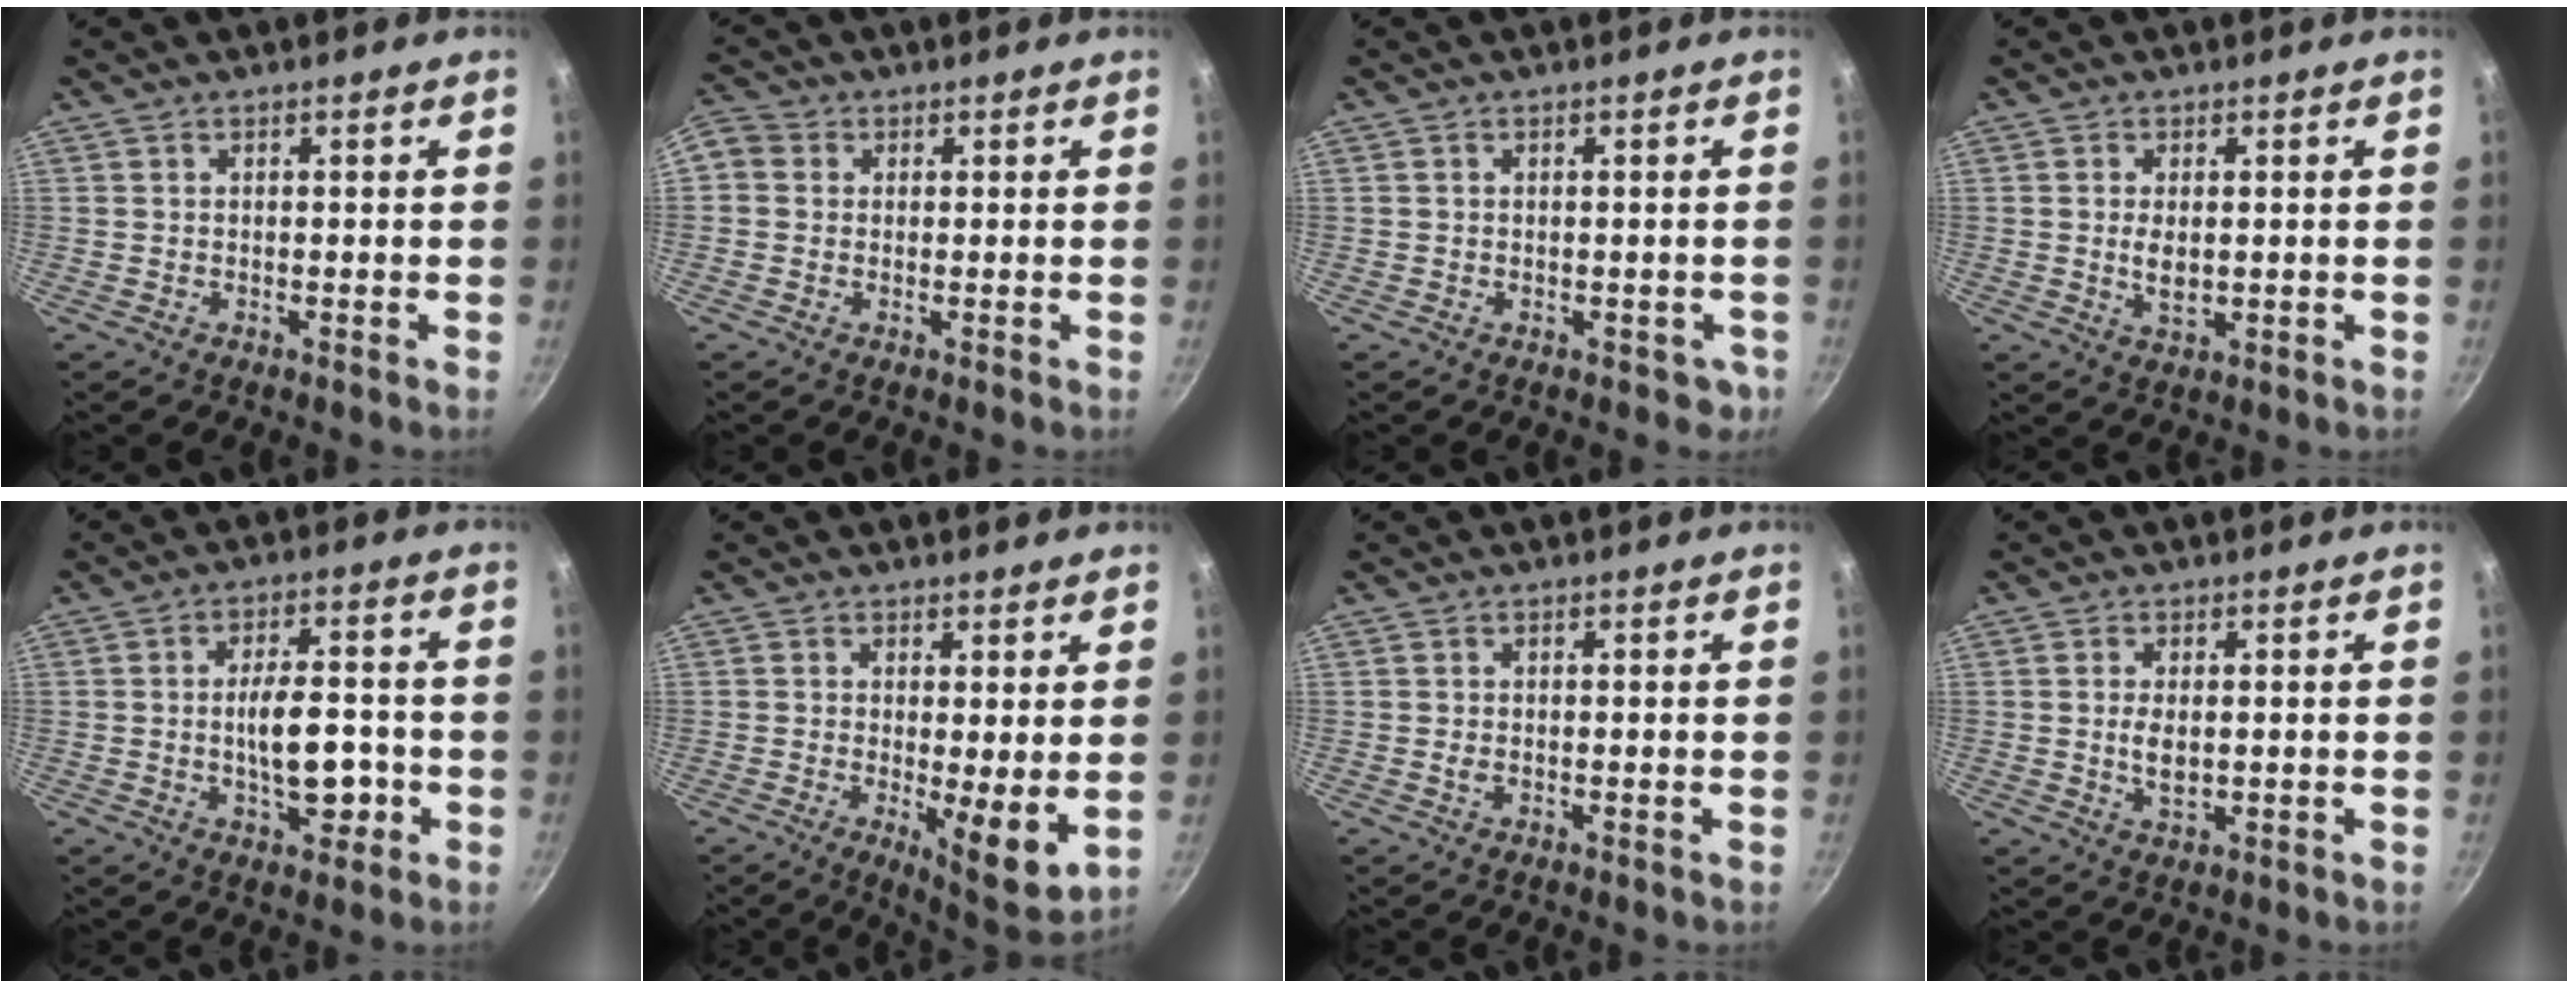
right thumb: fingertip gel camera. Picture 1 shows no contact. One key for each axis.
{"total": 5.2, "fx": 0.5, "fy": 4.7, "fz": 2.2, "tx": -0.046, "ty": 0.012, "tz": -0.008}
{"total": 2.7, "fx": -0.6, "fy": 2.1, "fz": 1.5, "tx": -0.006, "ty": 0.012, "tz": 0.003}
{"total": 3.9, "fx": 0.1, "fy": 2.0, "fz": 3.4, "tx": -0.066, "ty": -0.006, "tz": 0.007}
{"total": 10.6, "fx": -1.8, "fy": 4.6, "fz": 9.4, "tx": -0.140, "ty": 0.017, "tz": -0.029}
{"total": 8.5, "fx": 0.0, "fy": 2.3, "fz": 8.1, "tx": -0.110, "ty": -0.032, "tz": 0.005}
{"total": 0.9, "fx": -0.1, "fy": 0.5, "fz": 0.7, "tx": -0.014, "ty": -0.001, "tz": -0.002}
{"total": 4.1, "fx": 0.1, "fy": 2.1, "fz": 3.6, "tx": -0.072, "ty": -0.005, "tz": 0.007}